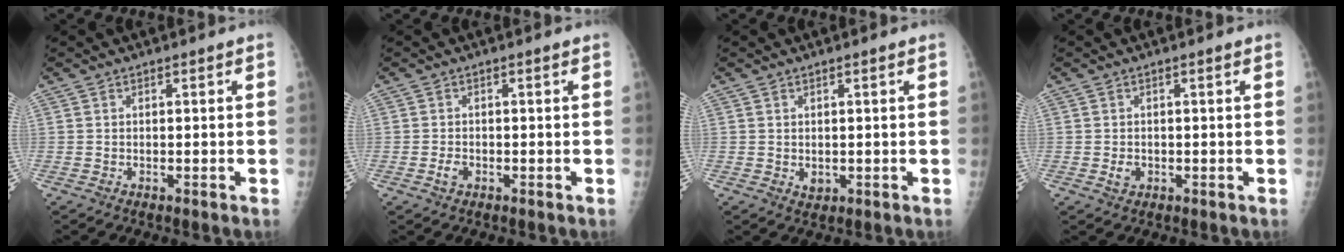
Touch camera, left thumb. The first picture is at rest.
{"total": 1.4, "force": [-0.6, 0.9, 0.9], "torque": [-0.017, 0.002, -0.010]}
{"total": 1.8, "force": [0.3, 1.0, 1.4], "torque": [-0.017, -0.006, 0.010]}
{"total": 1.6, "force": [-0.2, 1.3, 1.0], "torque": [-0.011, 0.000, 0.001]}